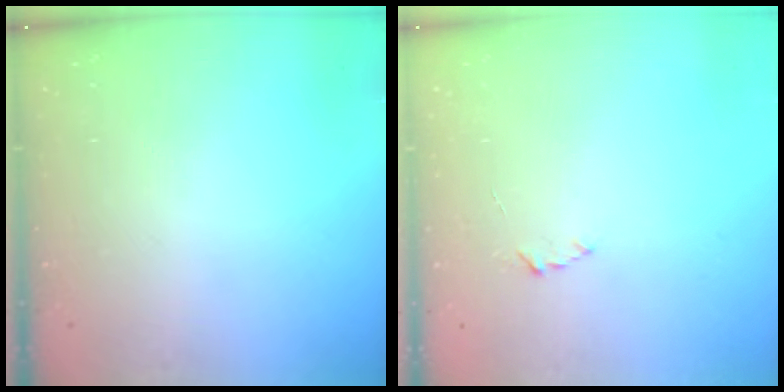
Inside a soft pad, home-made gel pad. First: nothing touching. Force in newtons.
{"total": 1.9, "press": 1.9, "slide": 0.2}